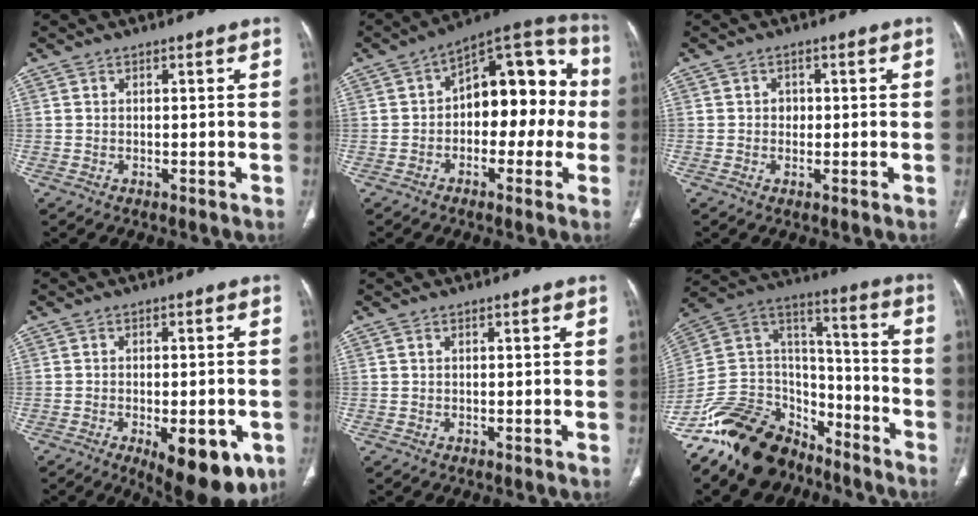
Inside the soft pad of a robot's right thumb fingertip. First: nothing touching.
{"total": 16.9, "force": [-0.2, 10.1, 13.6], "torque": [-0.131, 0.053, -0.016]}
{"total": 1.7, "force": [0.0, 1.4, 0.9], "torque": [-0.004, 0.003, 0.000]}
{"total": 13.5, "force": [-5.6, 5.8, 10.9], "torque": [-0.116, 0.001, -0.063]}
{"total": 0.0}
{"total": 24.1, "force": [-17.5, 13.0, 10.2], "torque": [-0.179, 0.097, -0.314]}